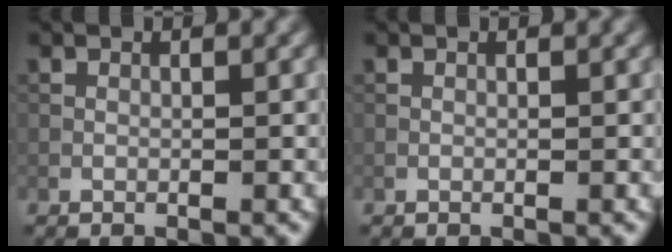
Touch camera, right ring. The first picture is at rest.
{"total": 0.0}